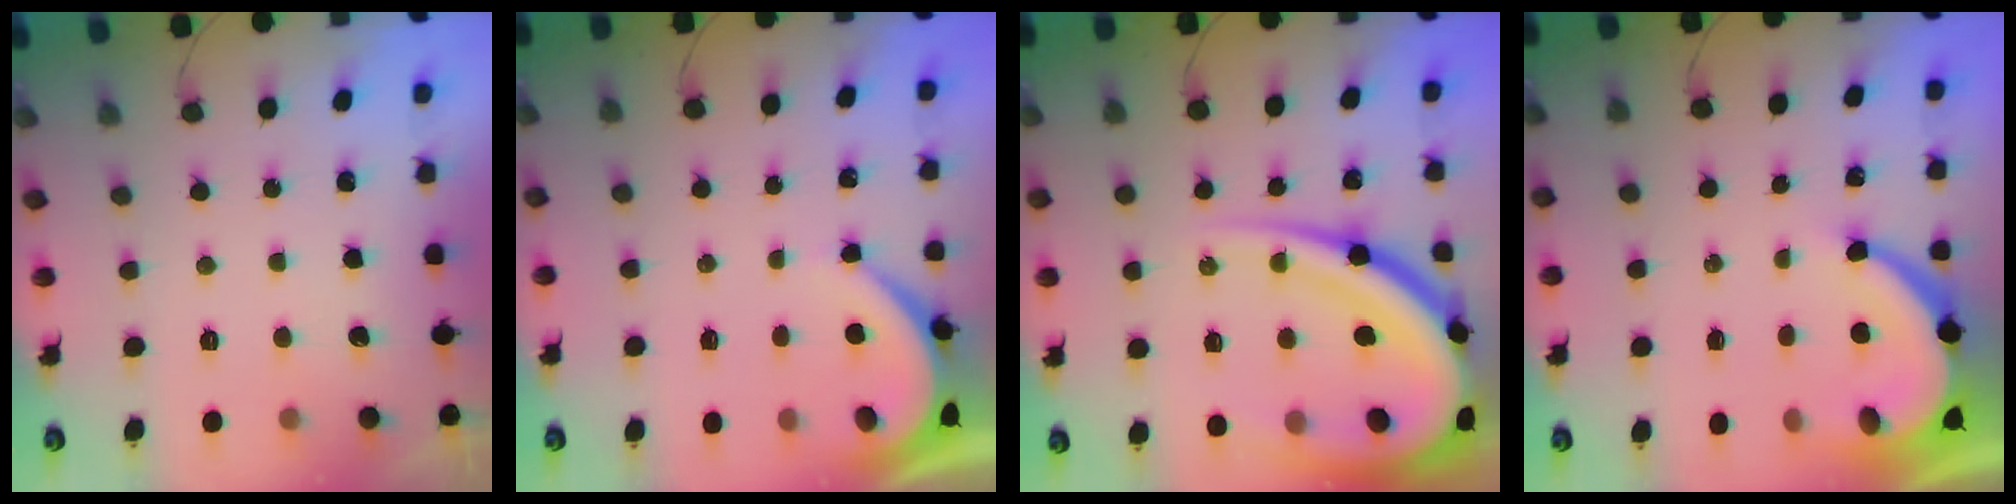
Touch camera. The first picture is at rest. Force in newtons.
{"total": 4.1, "press": 4.0, "slide": 0.4}
{"total": 25.3, "press": 25.2, "slide": 2.7}
{"total": 9.3, "press": 9.2, "slide": 1.4}